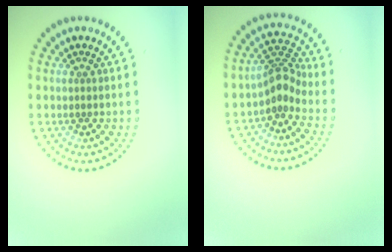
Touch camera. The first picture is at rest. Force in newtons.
{"total": 2.8, "press": 2.0, "slide": 1.9}